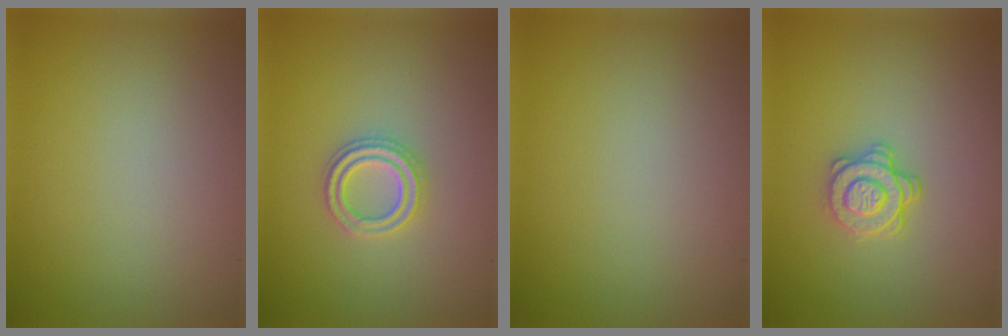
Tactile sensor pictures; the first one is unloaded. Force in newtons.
{"total": 2.4, "press": 2.3, "slide": 0.5}
{"total": 0.0}
{"total": 2.4, "press": 2.0, "slide": 1.4}